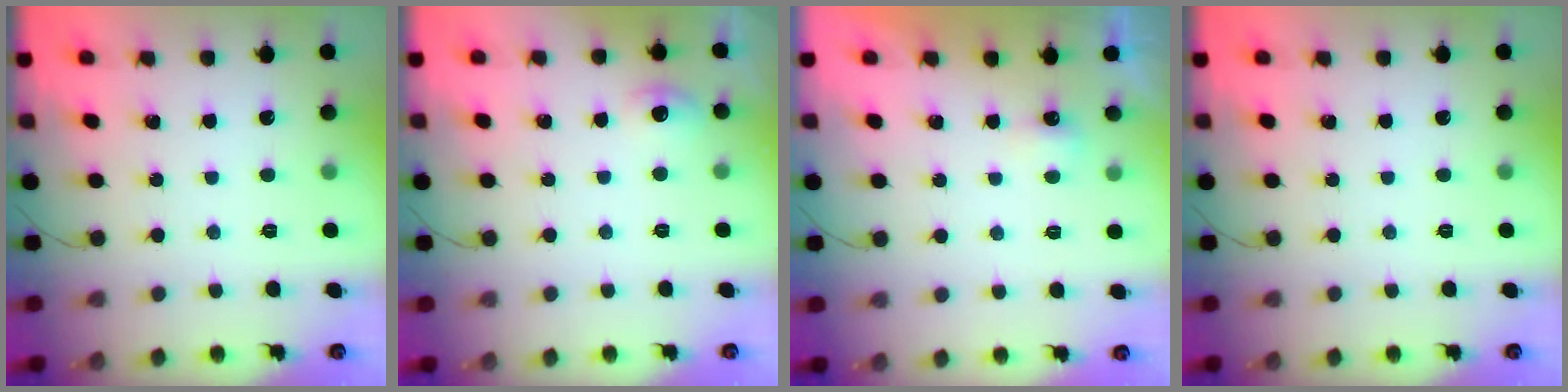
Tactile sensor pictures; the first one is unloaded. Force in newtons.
{"total": 5.1, "press": 4.7, "slide": 1.8}
{"total": 2.3, "press": 2.2, "slide": 0.6}
{"total": 0.0}